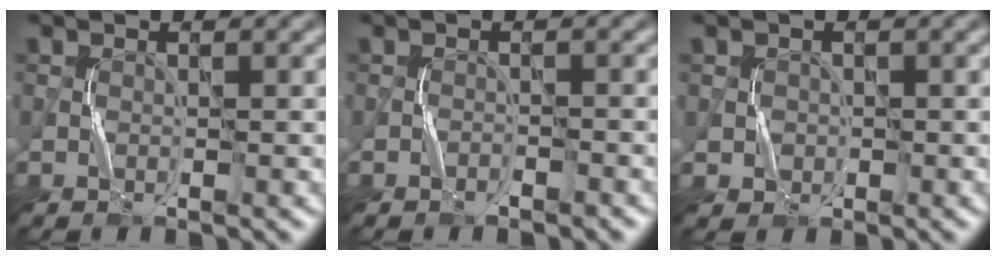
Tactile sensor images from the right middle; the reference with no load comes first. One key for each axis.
{"total": 0.7, "fx": -0.7, "fy": 0.1, "fz": 0.1, "tx": -0.003, "ty": 0.003, "tz": -0.009}
{"total": 1.0, "fx": 0.1, "fy": 1.0, "fz": -0.2, "tx": 0.010, "ty": -0.006, "tz": 0.007}